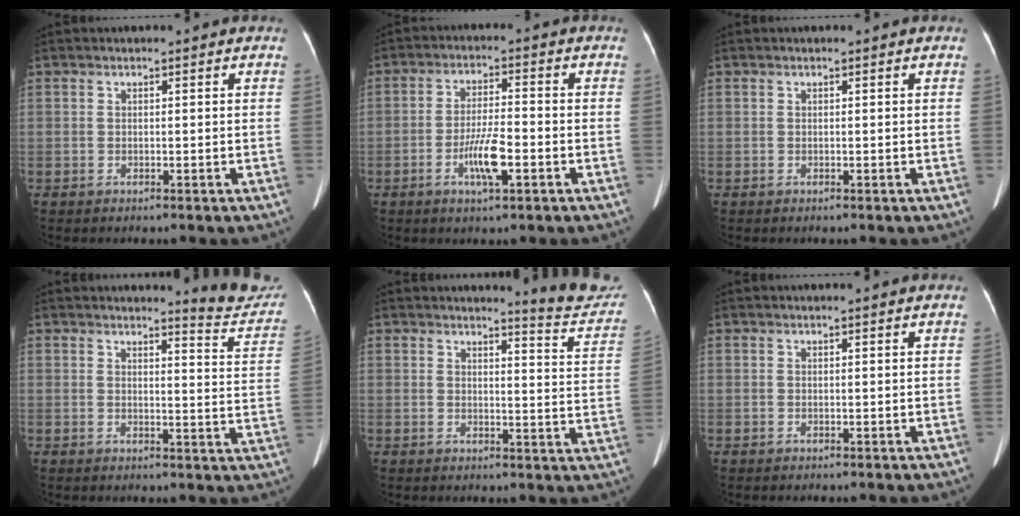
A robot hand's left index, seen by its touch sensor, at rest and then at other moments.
{"total": 6.4, "force": [-2.7, 1.0, 5.7], "torque": [-0.112, -0.004, -0.046]}
{"total": 0.0}
{"total": 8.7, "force": [8.6, 0.1, 1.1], "torque": [-0.002, -0.061, 0.082]}
{"total": 9.4, "force": [9.2, 0.0, 1.6], "torque": [-0.009, -0.063, 0.090]}
{"total": 1.6, "force": [1.5, 0.0, 0.7], "torque": [-0.012, 0.010, 0.017]}